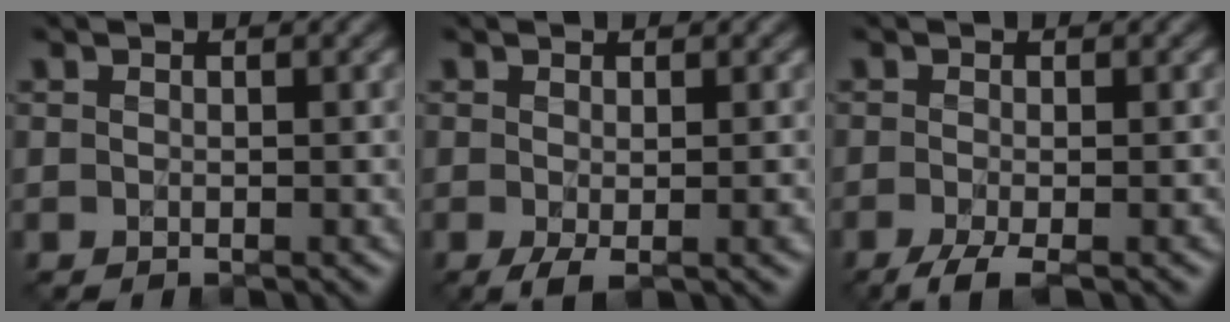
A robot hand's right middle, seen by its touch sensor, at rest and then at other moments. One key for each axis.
{"total": 2.4, "fx": -0.7, "fy": 0.6, "fz": 2.3, "tx": -0.040, "ty": -0.008, "tz": -0.010}
{"total": 3.0, "fx": -1.9, "fy": 0.7, "fz": 2.2, "tx": -0.036, "ty": -0.006, "tz": -0.043}